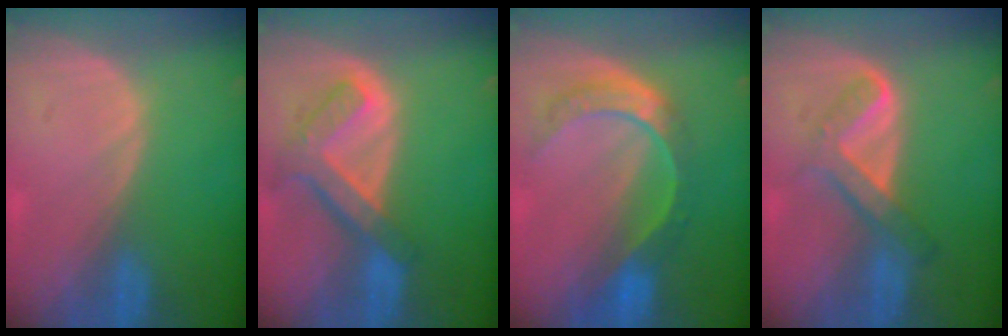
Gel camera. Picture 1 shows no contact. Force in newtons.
{"total": 7.5, "press": 6.4, "slide": 3.9}
{"total": 8.3, "press": 6.9, "slide": 4.6}
{"total": 5.8, "press": 5.2, "slide": 2.5}